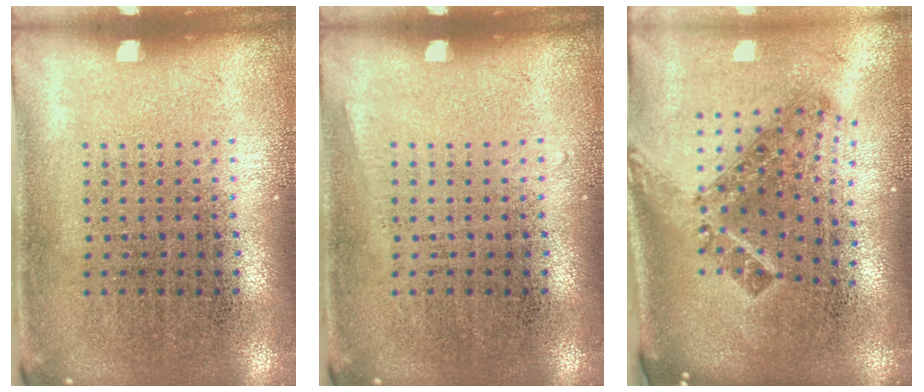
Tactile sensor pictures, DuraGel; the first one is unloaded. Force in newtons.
{"total": 0.5, "press": 0.5, "slide": 0.1}
{"total": 1.8, "press": 1.3, "slide": 1.3}